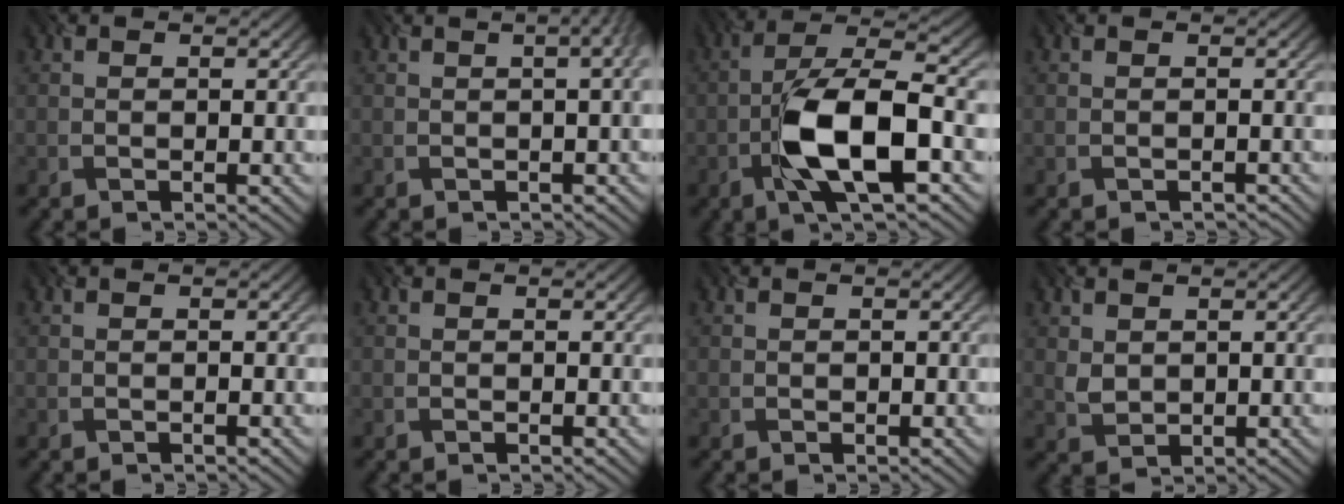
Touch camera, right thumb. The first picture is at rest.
{"total": 4.9, "force": [1.1, 2.2, 4.2], "torque": [-0.029, 0.032, -0.010]}
{"total": 11.1, "force": [-3.8, 4.1, 9.6], "torque": [-0.191, 0.002, -0.072]}
{"total": 0.6, "force": [-0.5, 0.1, -0.3], "torque": [0.004, -0.001, -0.011]}
{"total": 0.0}
{"total": 0.0}
{"total": 0.5, "force": [-0.1, 0.5, 0.1], "torque": [0.002, 0.002, 0.005]}
{"total": 2.0, "force": [0.8, 1.7, 0.7], "torque": [-0.031, 0.004, 0.023]}